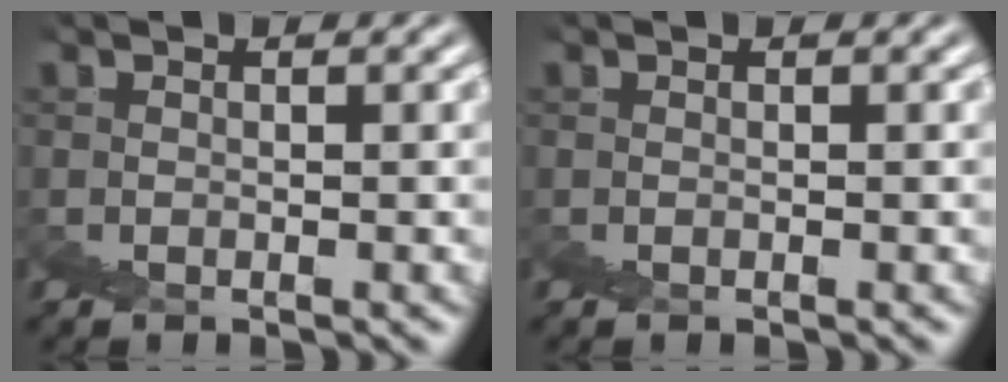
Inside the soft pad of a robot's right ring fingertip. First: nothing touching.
{"total": 0.0}